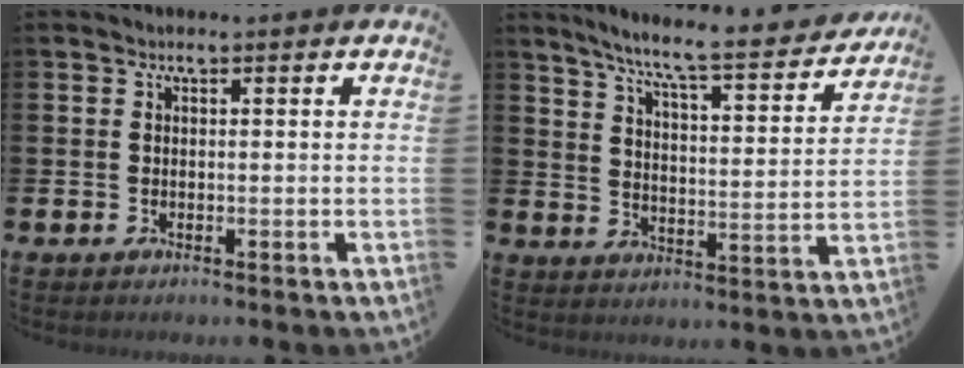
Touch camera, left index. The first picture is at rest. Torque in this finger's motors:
{"motor_torque": [0.03, -0.47, 0.55, 0.18]}